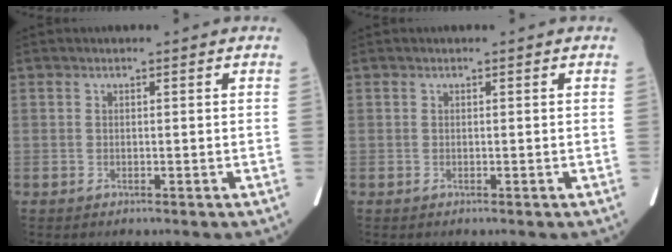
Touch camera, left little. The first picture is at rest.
{"total": 0.0}